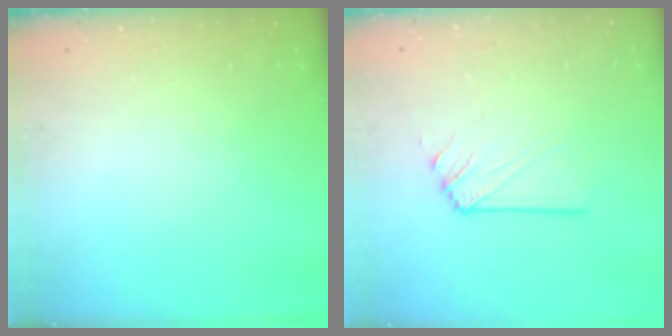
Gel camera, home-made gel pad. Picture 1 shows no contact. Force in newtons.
{"total": 2.9, "press": 2.8, "slide": 0.5}